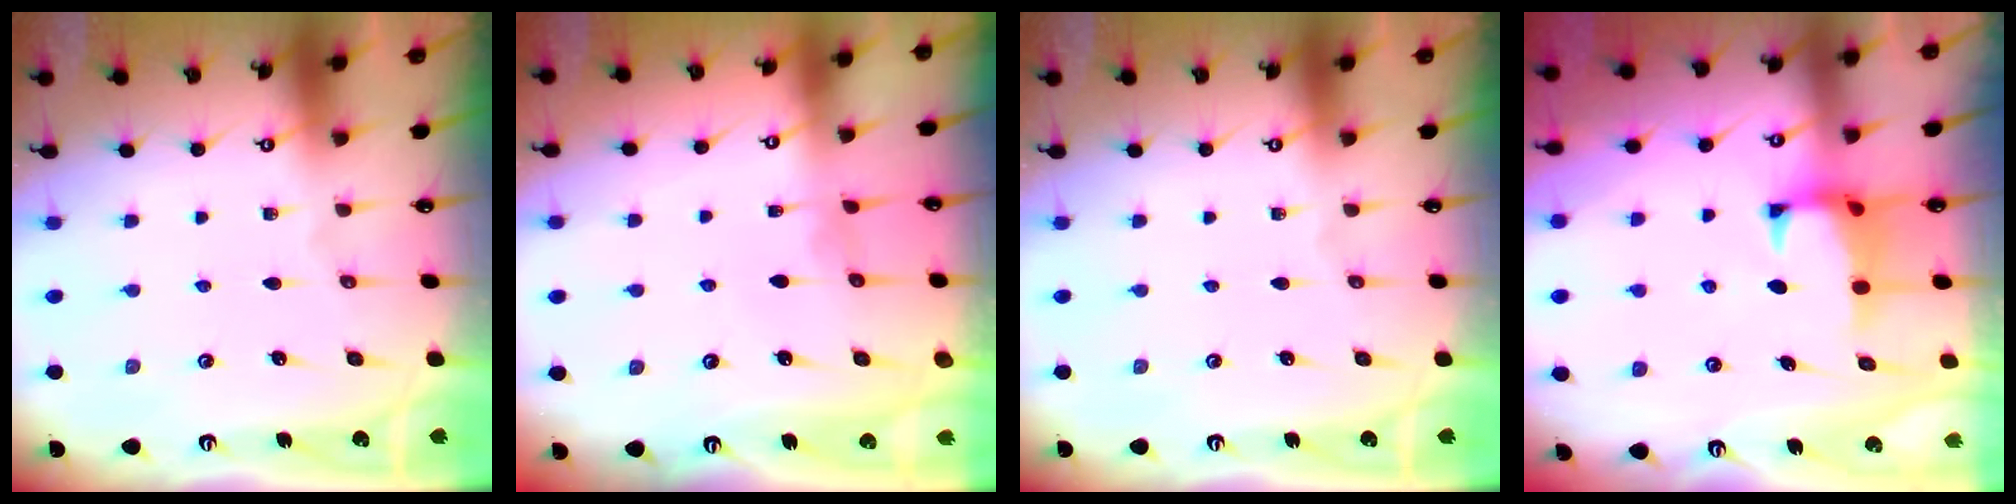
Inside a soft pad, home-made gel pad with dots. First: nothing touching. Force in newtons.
{"total": 1.7, "press": 1.6, "slide": 0.3}
{"total": 0.0}
{"total": 0.9, "press": 0.3, "slide": 0.8}